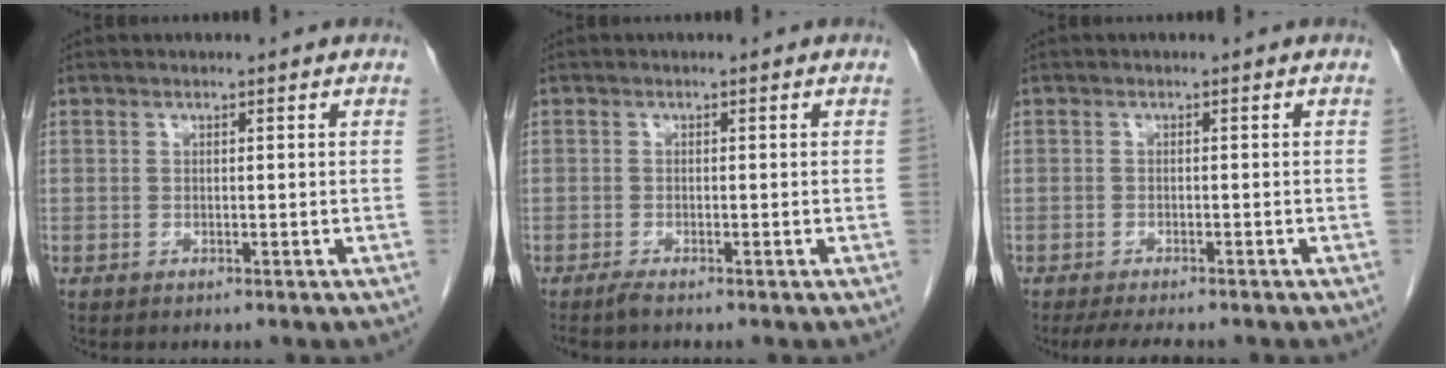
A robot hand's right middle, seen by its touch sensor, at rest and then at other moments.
{"total": 1.0, "force": [-0.8, -0.2, 0.5], "torque": [-0.015, -0.003, -0.018]}
{"total": 6.3, "force": [-5.4, 1.0, 3.2], "torque": [-0.042, -0.010, -0.079]}